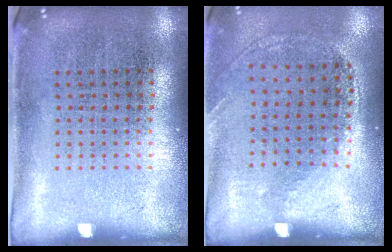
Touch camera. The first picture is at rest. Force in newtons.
{"total": 1.2, "press": 1.0, "slide": 0.8}